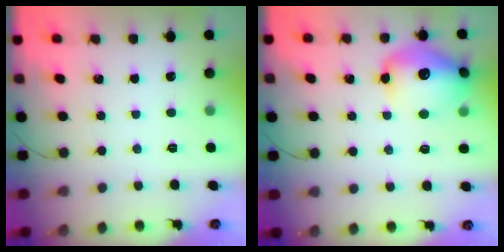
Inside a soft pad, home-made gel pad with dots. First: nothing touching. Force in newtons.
{"total": 15.0, "press": 14.9, "slide": 1.6}